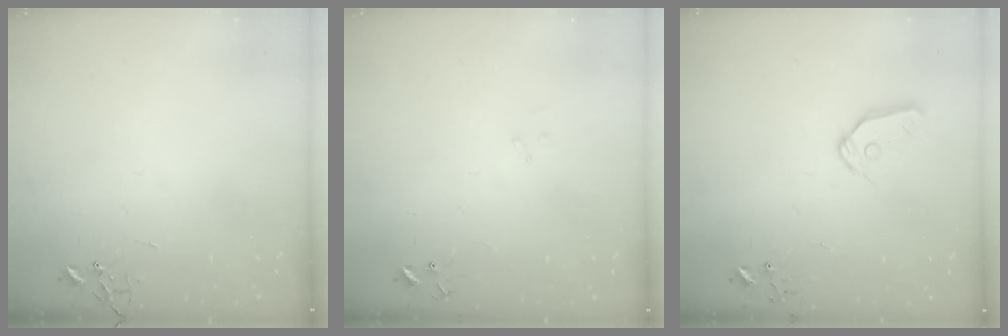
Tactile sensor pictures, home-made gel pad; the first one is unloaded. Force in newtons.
{"total": 7.8, "press": 7.8, "slide": 0.7}
{"total": 8.9, "press": 8.9, "slide": 1.0}